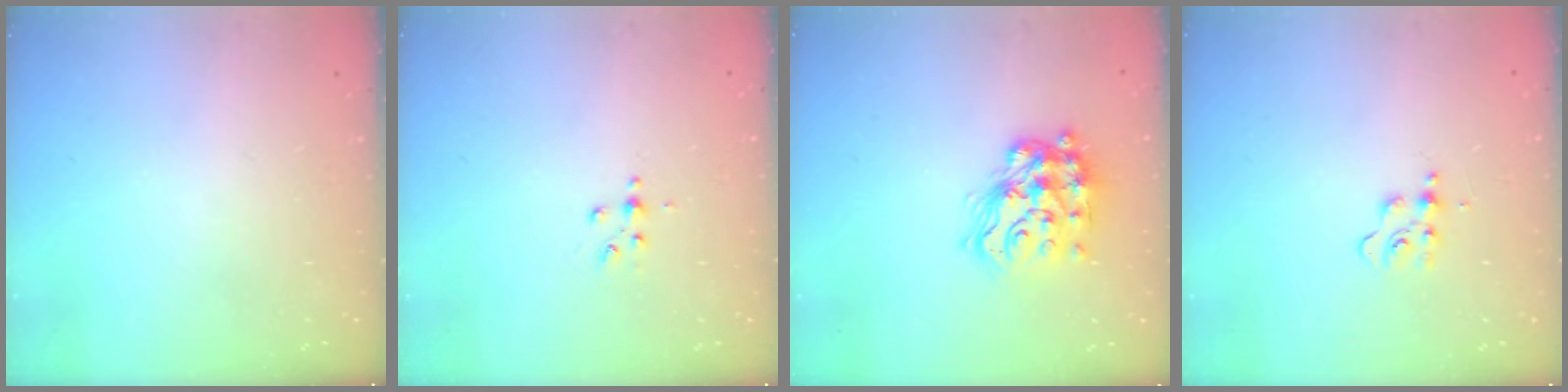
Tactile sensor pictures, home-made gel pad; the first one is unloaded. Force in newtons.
{"total": 2.5, "press": 2.4, "slide": 0.3}
{"total": 16.2, "press": 16.2, "slide": 1.0}
{"total": 7.5, "press": 7.4, "slide": 0.6}